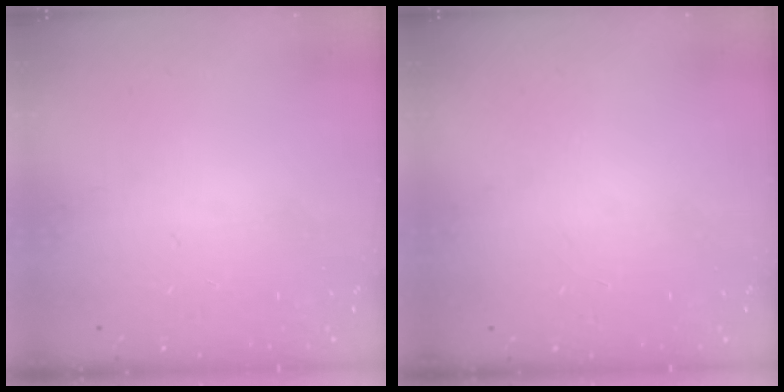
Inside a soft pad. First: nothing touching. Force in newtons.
{"total": 0.0}